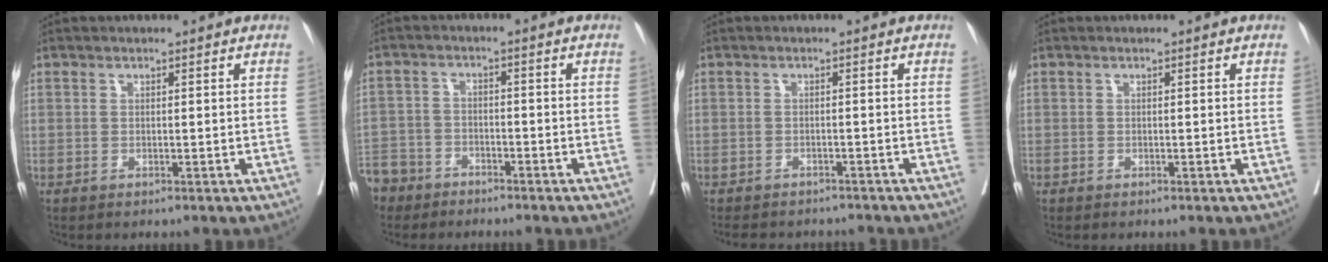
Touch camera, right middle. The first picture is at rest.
{"total": 8.7, "force": [-7.0, 5.0, 1.3], "torque": [-0.050, -0.005, -0.130]}
{"total": 8.0, "force": [-7.4, 2.4, 2.0], "torque": [-0.033, -0.001, -0.091]}
{"total": 0.0}